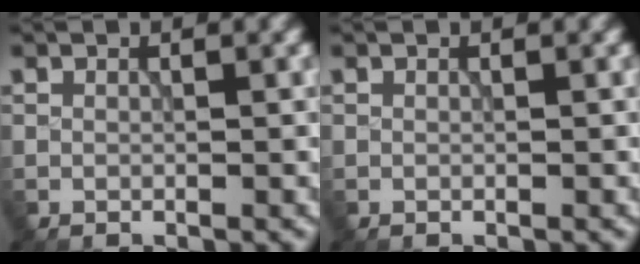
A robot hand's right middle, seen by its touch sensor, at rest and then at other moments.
{"total": 0.0}